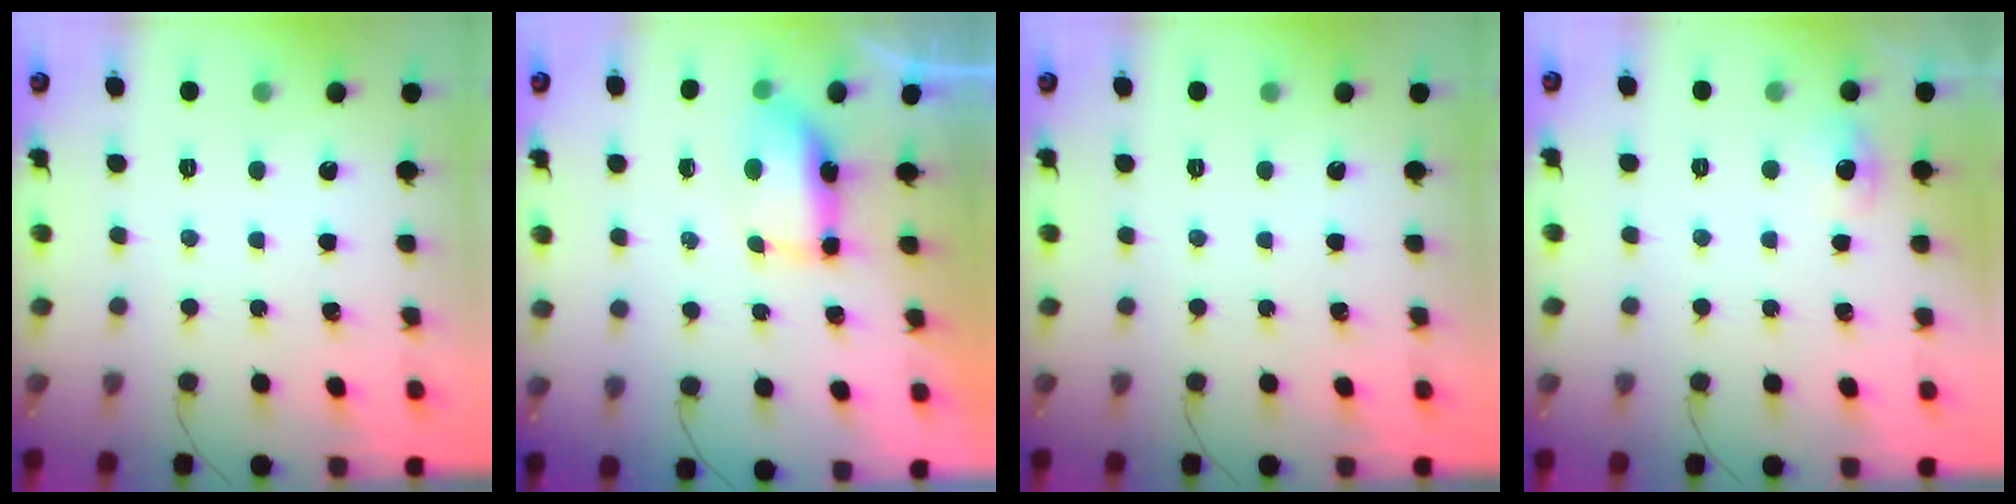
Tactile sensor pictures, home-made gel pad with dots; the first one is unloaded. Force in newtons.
{"total": 7.4, "press": 7.3, "slide": 1.6}
{"total": 0.0}
{"total": 5.4, "press": 5.1, "slide": 1.7}